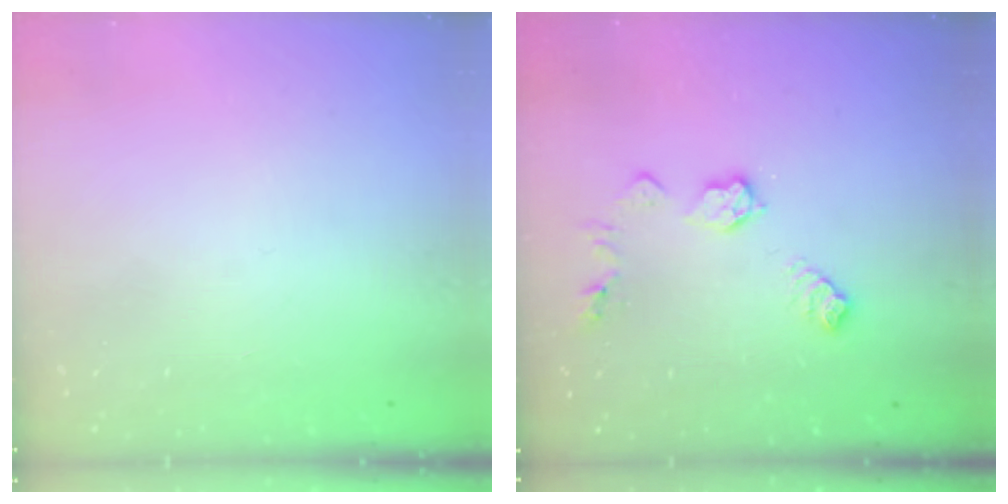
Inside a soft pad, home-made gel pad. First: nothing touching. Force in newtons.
{"total": 9.0, "press": 9.0, "slide": 0.4}